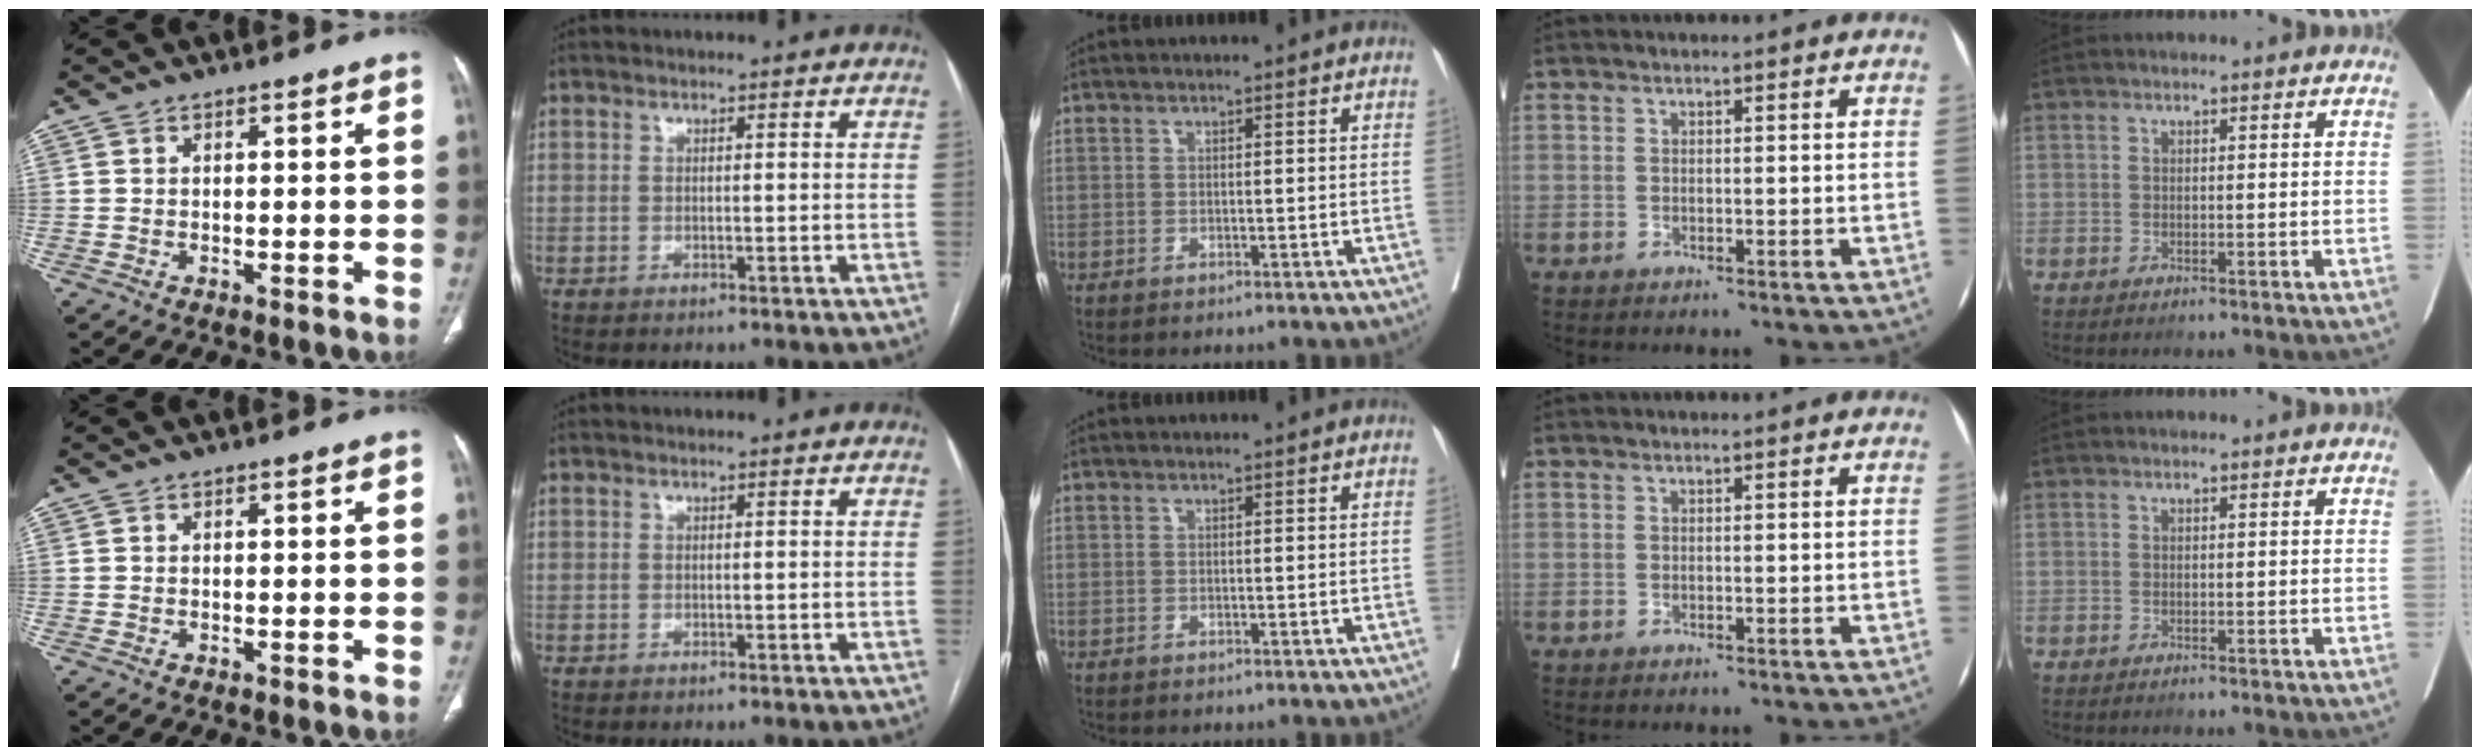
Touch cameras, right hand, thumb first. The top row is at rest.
{}